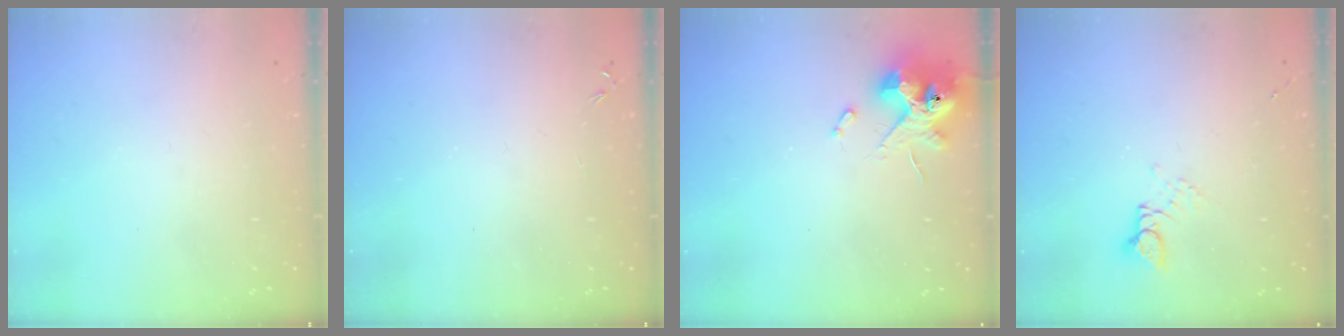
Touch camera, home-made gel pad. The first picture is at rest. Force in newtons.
{"total": 0.0}
{"total": 12.1, "press": 12.0, "slide": 1.5}
{"total": 2.7, "press": 2.6, "slide": 0.2}